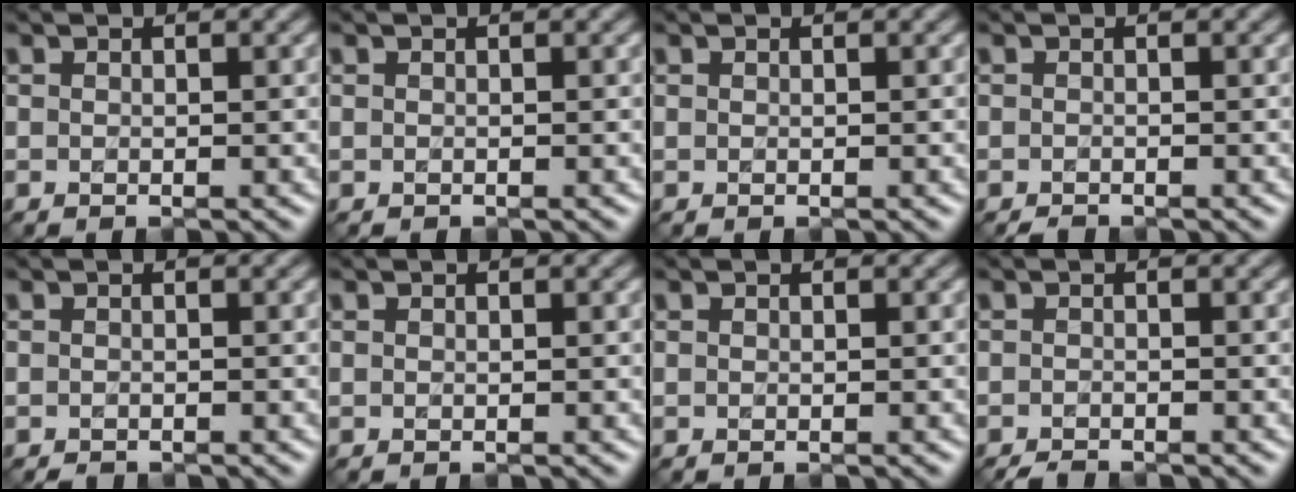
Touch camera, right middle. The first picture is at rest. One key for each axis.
{"total": 0.0}
{"total": 0.0}
{"total": 1.0, "fx": -0.9, "fy": 0.2, "fz": 0.4, "tx": -0.009, "ty": -0.005, "tz": -0.014}
{"total": 0.7, "fx": -0.6, "fy": 0.2, "fz": 0.2, "tx": -0.007, "ty": -0.006, "tz": -0.010}
{"total": 0.0}
{"total": 0.0}
{"total": 1.8, "fx": -1.6, "fy": 0.3, "fz": 0.8, "tx": -0.014, "ty": -0.006, "tz": -0.032}